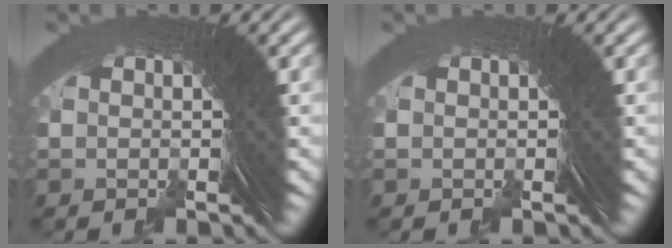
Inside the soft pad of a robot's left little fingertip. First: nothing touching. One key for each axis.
{"total": 0.0}